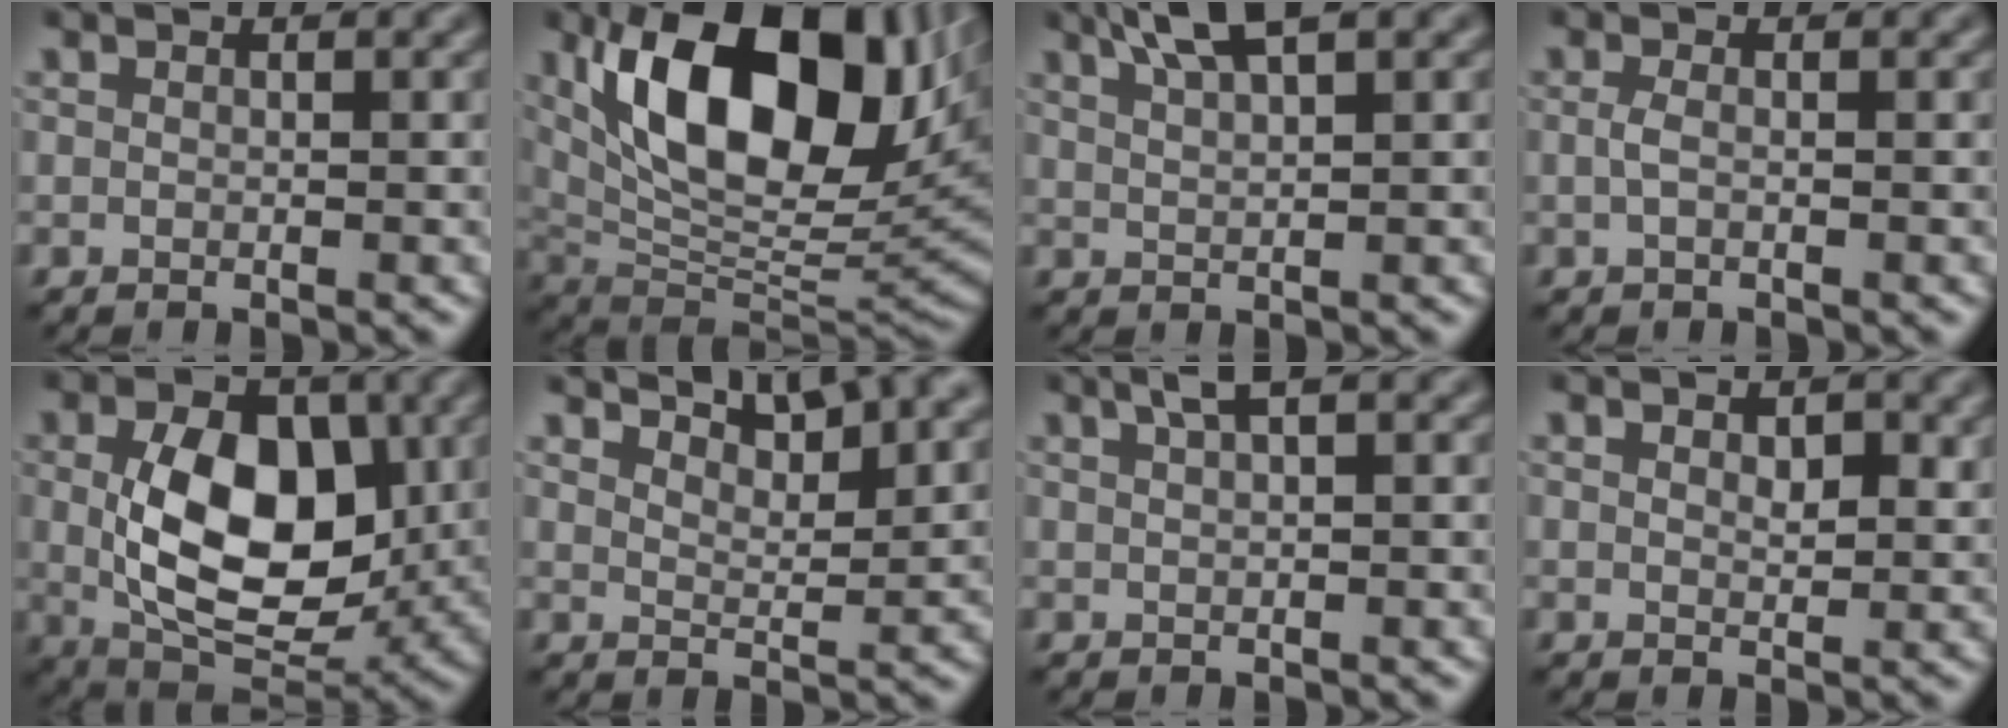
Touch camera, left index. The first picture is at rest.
{"total": 16.0, "force": [5.3, 8.0, 12.8], "torque": [-0.204, 0.002, 0.092]}
{"total": 4.2, "force": [2.8, 0.8, 3.0], "torque": [-0.045, 0.011, 0.049]}
{"total": 1.0, "force": [-0.1, 0.3, 0.9], "torque": [-0.023, -0.001, -0.005]}
{"total": 10.3, "force": [0.6, 6.5, 8.0], "torque": [-0.141, -0.009, 0.017]}
{"total": 7.3, "force": [6.2, 1.9, 3.5], "torque": [-0.037, 0.018, 0.064]}
{"total": 1.7, "force": [1.0, 0.3, 1.3], "torque": [-0.023, 0.004, 0.017]}
{"total": 2.0, "force": [0.8, 1.1, 1.4], "torque": [-0.020, -0.002, 0.015]}